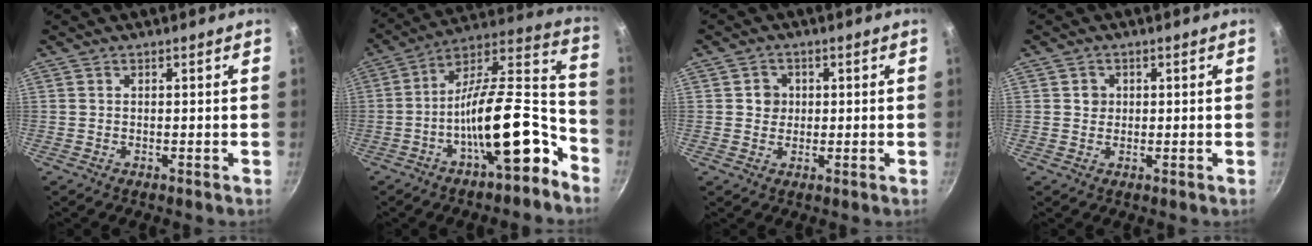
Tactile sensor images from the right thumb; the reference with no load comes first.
{"total": 20.3, "force": [-9.2, 7.4, 16.5], "torque": [-0.212, 0.083, -0.161]}
{"total": 3.2, "force": [0.4, 3.0, 1.0], "torque": [0.003, 0.002, 0.003]}
{"total": 2.0, "force": [0.4, 1.9, 0.6], "torque": [0.000, 0.002, 0.003]}